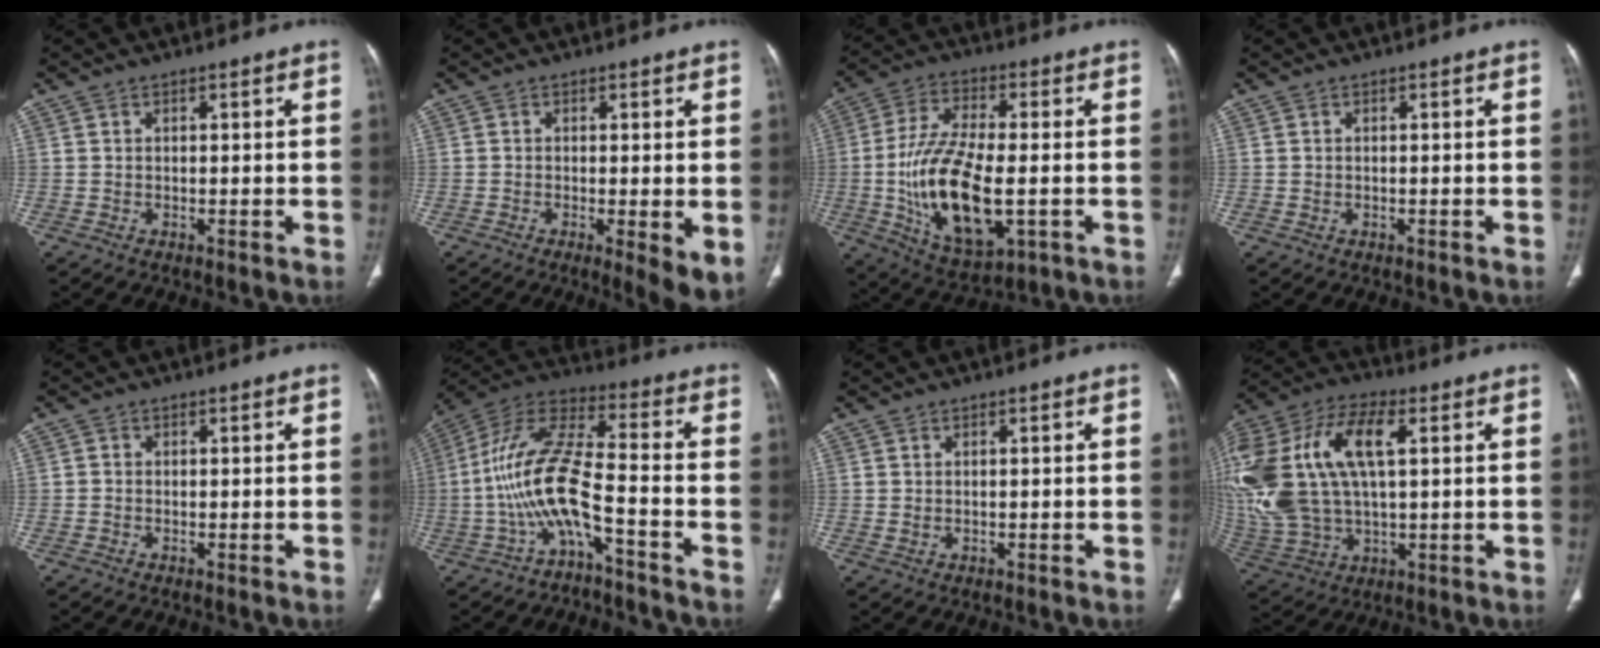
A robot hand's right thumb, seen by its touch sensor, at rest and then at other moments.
{"total": 6.1, "force": [-1.3, 1.4, 5.8], "torque": [-0.089, -0.020, -0.021]}
{"total": 19.0, "force": [-3.0, 8.3, 16.8], "torque": [-0.322, -0.004, -0.042]}
{"total": 0.0}
{"total": 0.6, "force": [-0.2, 0.5, 0.2], "torque": [-0.003, 0.001, -0.008]}
{"total": 13.4, "force": [-5.1, 3.5, 11.9], "torque": [-0.265, 0.079, -0.099]}
{"total": 0.7, "force": [0.0, 0.5, 0.6], "torque": [-0.018, 0.003, 0.006]}
{"total": 27.3, "force": [5.5, 14.6, 22.5], "torque": [-0.530, 0.028, 0.108]}